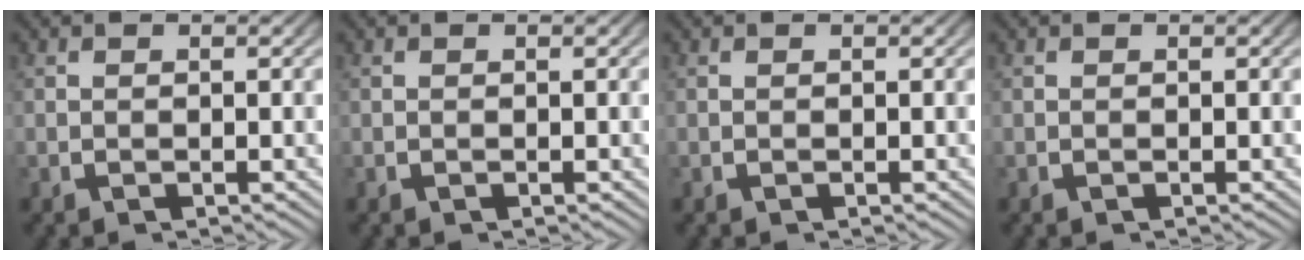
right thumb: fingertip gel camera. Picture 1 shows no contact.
{"total": 0.0}
{"total": 0.0}
{"total": 0.0}